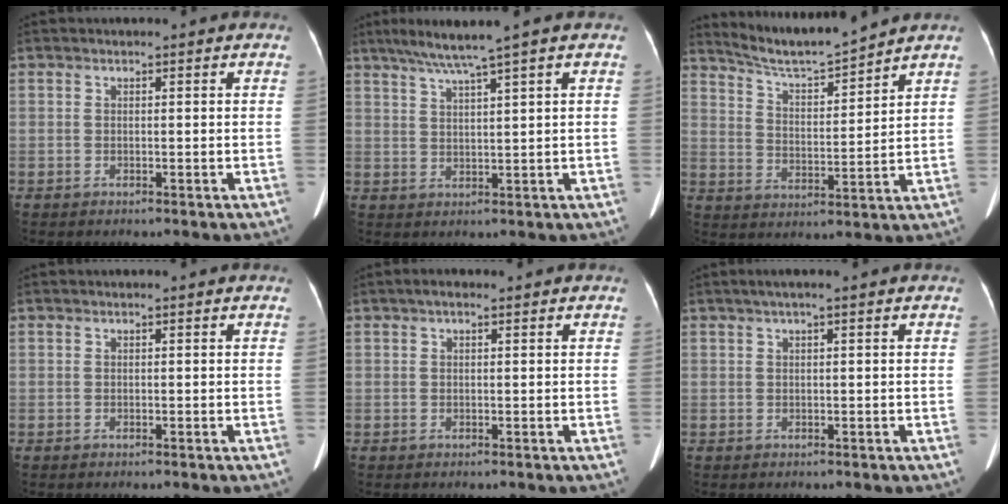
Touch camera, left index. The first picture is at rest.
{"total": 5.6, "force": [4.0, -1.2, 3.8], "torque": [-0.074, 0.008, 0.075]}
{"total": 9.3, "force": [8.9, -0.7, 2.4], "torque": [-0.053, 0.000, 0.165]}
{"total": 0.0}
{"total": 1.3, "force": [0.8, 0.5, 0.9], "torque": [-0.018, 0.014, 0.010]}
{"total": 1.9, "force": [1.0, -0.1, 1.6], "torque": [-0.036, 0.015, 0.020]}